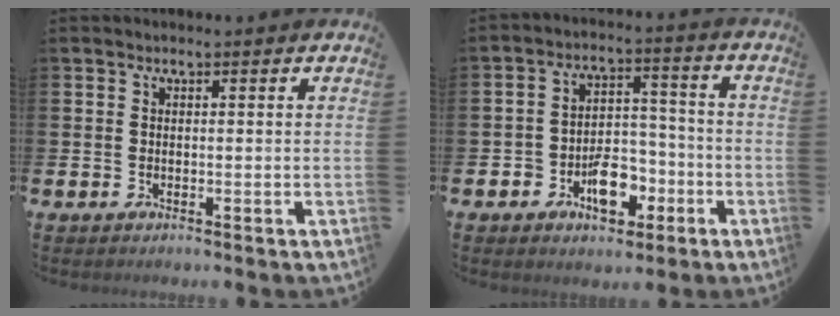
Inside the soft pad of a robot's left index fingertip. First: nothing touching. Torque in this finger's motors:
{"motor_torque": [0.69, 0.60, 0.28, 0.15]}